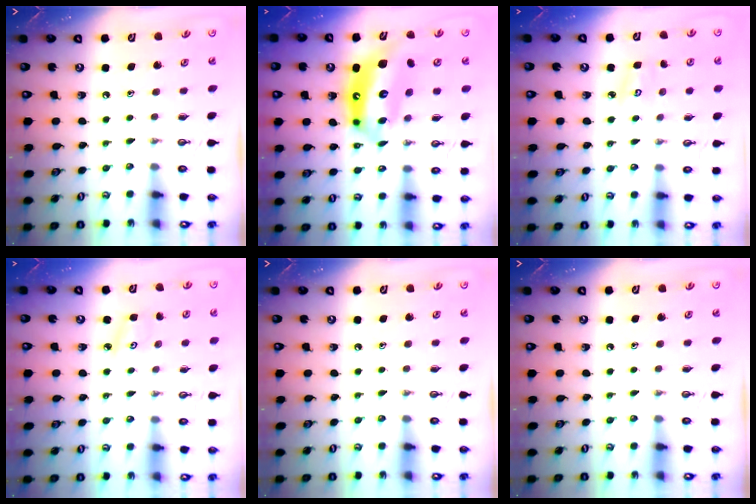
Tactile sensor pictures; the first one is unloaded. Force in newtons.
{"total": 16.1, "press": 16.1, "slide": 1.4}
{"total": 4.7, "press": 4.7, "slide": 0.4}
{"total": 3.6, "press": 3.6, "slide": 0.4}
{"total": 0.0}
{"total": 0.0}